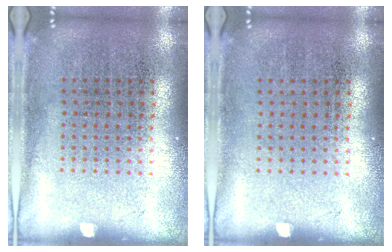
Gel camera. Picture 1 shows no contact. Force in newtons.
{"total": 0.0}